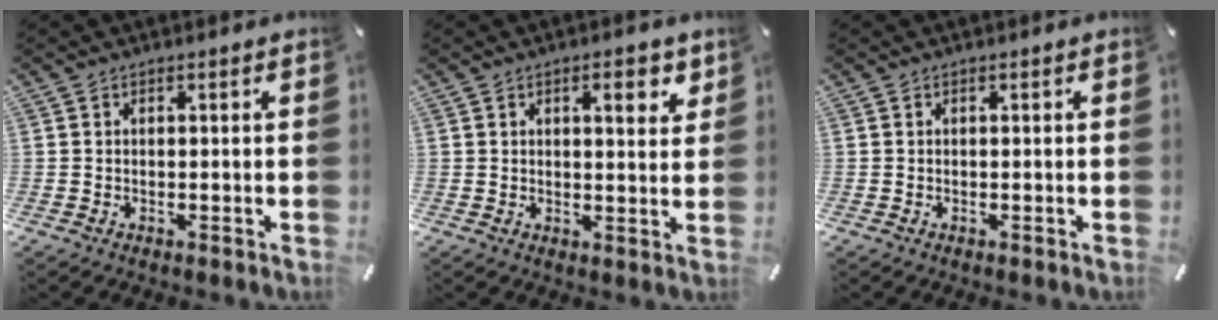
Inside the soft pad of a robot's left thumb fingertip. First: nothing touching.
{"total": 5.6, "force": [2.8, 1.9, 4.4], "torque": [-0.060, -0.008, 0.041]}
{"total": 0.0}